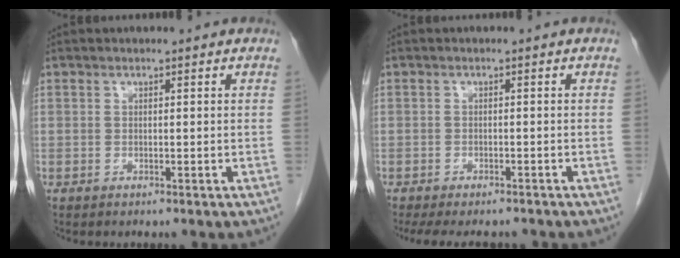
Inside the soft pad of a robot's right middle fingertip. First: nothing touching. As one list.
[{"total": 8.7, "force": [-7.6, 2.6, 3.3], "torque": [-0.053, -0.011, -0.101]}]